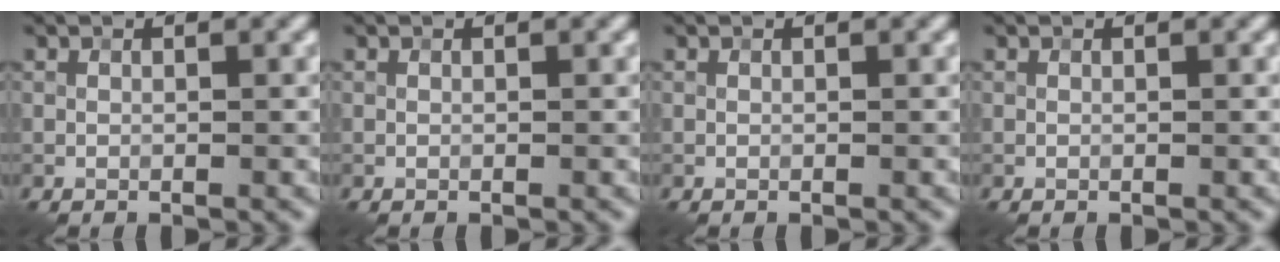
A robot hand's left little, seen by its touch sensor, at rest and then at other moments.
{"total": 0.0}
{"total": 0.0}
{"total": 0.0}